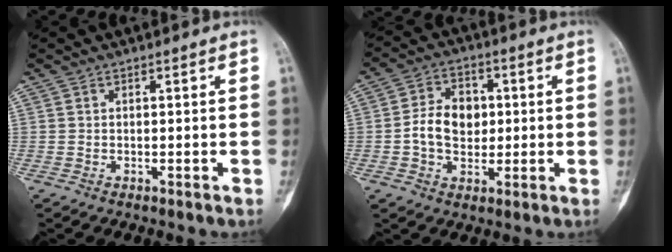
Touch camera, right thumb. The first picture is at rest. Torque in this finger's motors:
{"motor_torque": [0.23, 0.16, 1.06, 0.07, 0.07]}